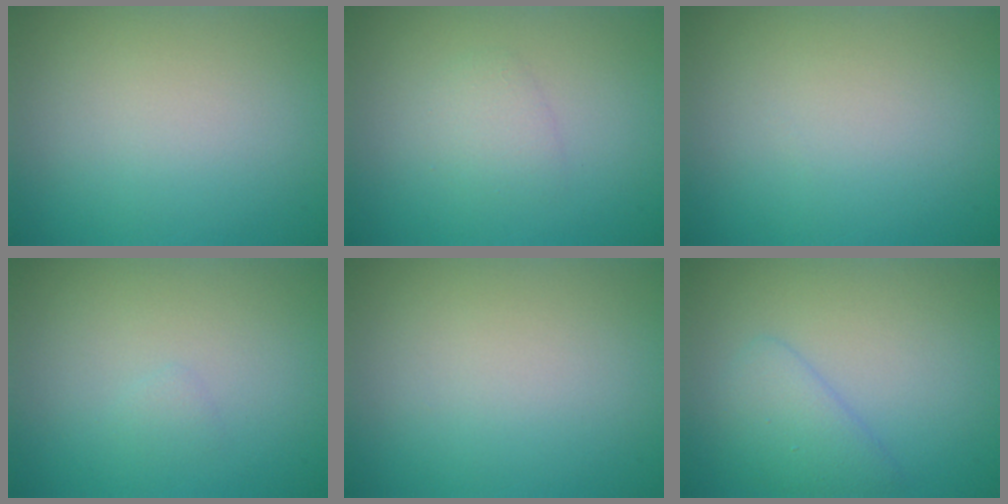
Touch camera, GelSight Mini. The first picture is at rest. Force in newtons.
{"total": 1.5, "press": 1.5, "slide": 0.1}
{"total": 0.0}
{"total": 0.6, "press": 0.6, "slide": 0.1}
{"total": 0.0}
{"total": 2.8, "press": 2.8, "slide": 0.1}